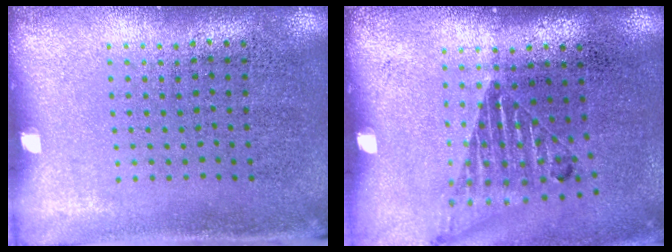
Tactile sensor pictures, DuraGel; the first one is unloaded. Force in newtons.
{"total": 1.2, "press": 1.1, "slide": 0.4}